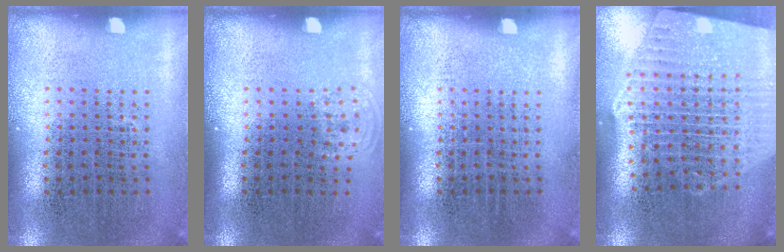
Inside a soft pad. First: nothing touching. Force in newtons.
{"total": 0.8, "press": 0.6, "slide": 0.5}
{"total": 0.0}
{"total": 2.6, "press": 2.2, "slide": 1.4}